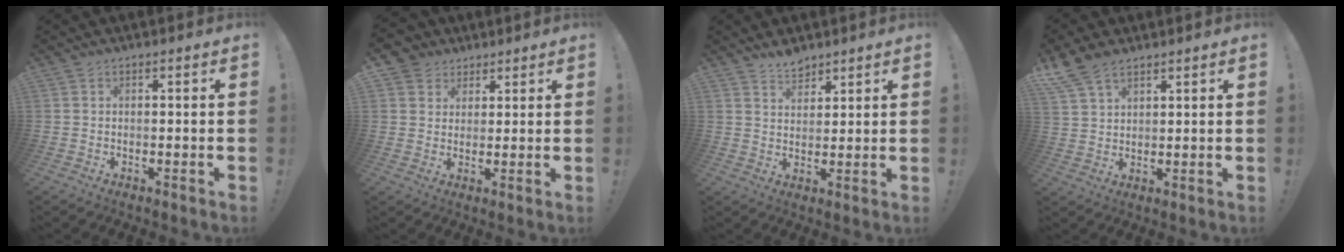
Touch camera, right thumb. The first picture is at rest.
{"total": 5.6, "force": [2.9, 4.8, 0.5], "torque": [-0.004, -0.019, 0.058]}
{"total": 5.1, "force": [4.5, 2.1, 0.9], "torque": [-0.018, -0.028, 0.084]}
{"total": 8.0, "force": [6.0, 4.0, 3.4], "torque": [-0.072, -0.023, 0.122]}